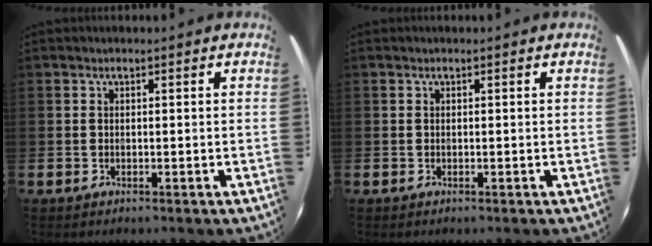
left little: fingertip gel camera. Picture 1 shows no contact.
{"total": 0.0}